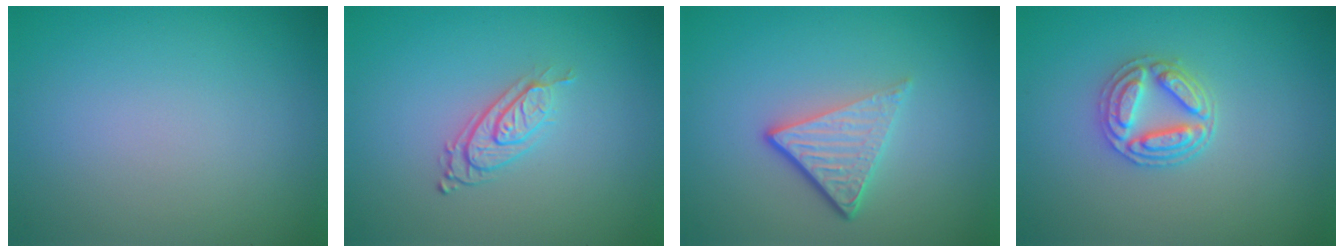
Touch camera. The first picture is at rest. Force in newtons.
{"total": 2.9, "press": 1.9, "slide": 2.1}
{"total": 4.1, "press": 2.8, "slide": 3.1}
{"total": 3.2, "press": 2.9, "slide": 1.3}